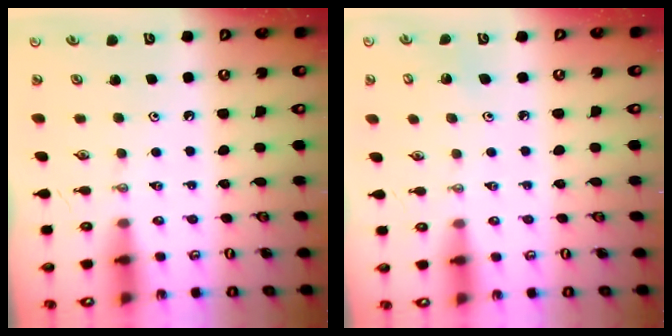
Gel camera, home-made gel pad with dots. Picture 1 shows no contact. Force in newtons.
{"total": 3.0, "press": 2.9, "slide": 0.3}